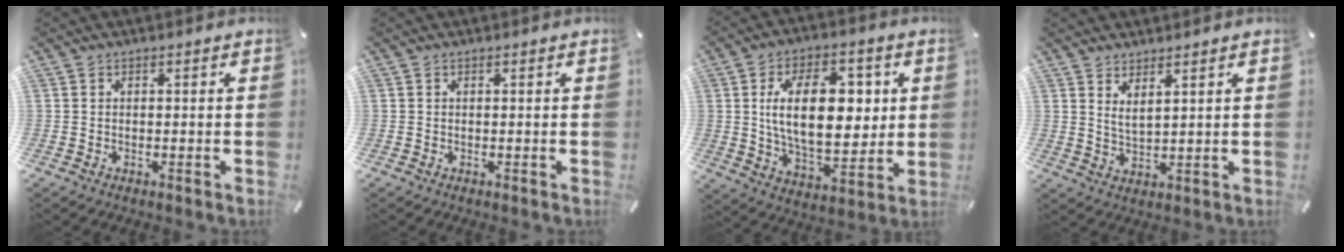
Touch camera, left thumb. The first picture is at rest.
{"total": 0.0}
{"total": 19.1, "force": [3.4, 11.1, 15.1], "torque": [-0.254, 0.002, 0.054]}
{"total": 3.5, "force": [2.8, 0.4, 1.9], "torque": [-0.045, -0.014, 0.052]}